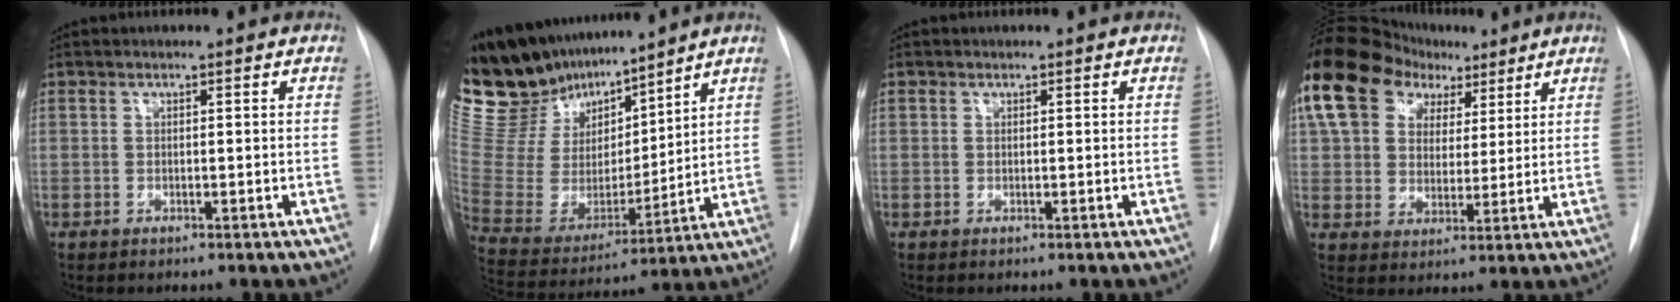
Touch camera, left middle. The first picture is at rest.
{"total": 19.6, "force": [17.5, 5.2, 7.0], "torque": [-0.134, 0.006, 0.335]}
{"total": 0.0}
{"total": 15.1, "force": [8.8, 10.1, 7.0], "torque": [-0.136, 0.056, 0.154]}